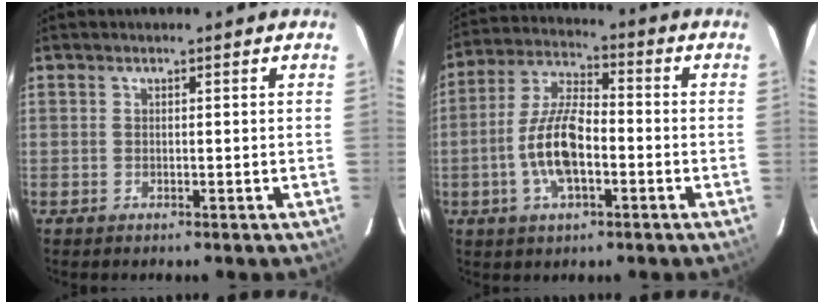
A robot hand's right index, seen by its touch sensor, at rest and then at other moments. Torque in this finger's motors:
{"motor_torque": [1.87, -0.14, 0.96, 0.12]}